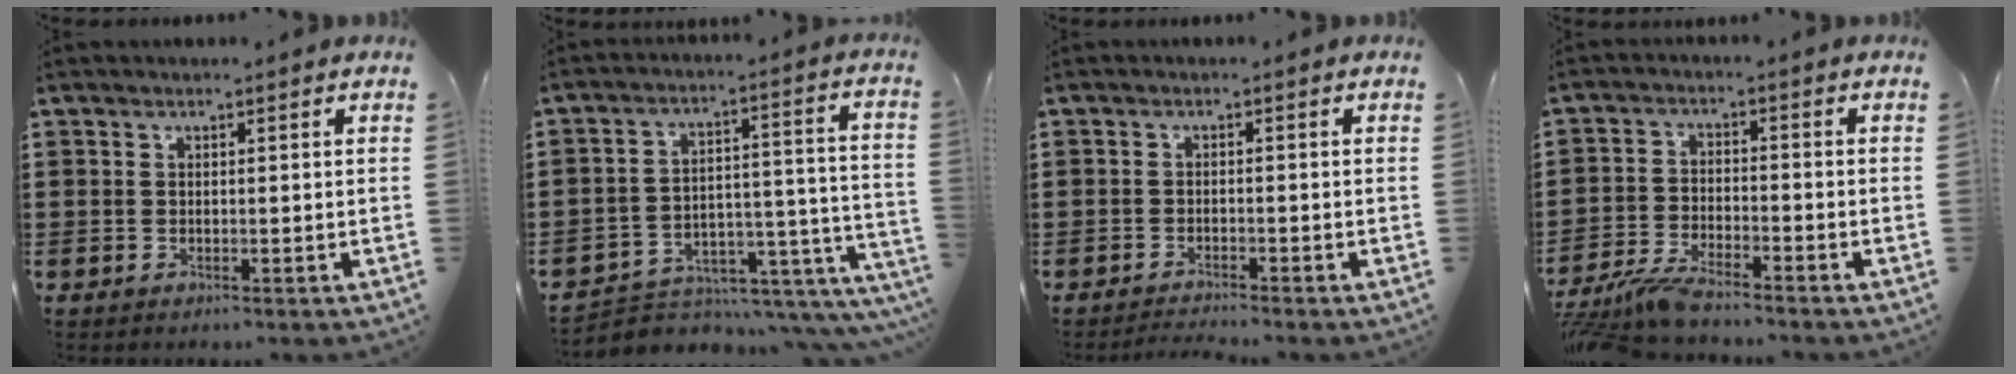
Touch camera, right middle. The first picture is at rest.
{"total": 4.2, "force": [-3.5, 1.9, 1.1], "torque": [-0.025, -0.006, -0.068]}
{"total": 1.4, "force": [-1.3, -0.2, 0.4], "torque": [-0.009, -0.001, -0.025]}
{"total": 5.3, "force": [-4.9, 0.1, 2.1], "torque": [-0.063, -0.017, -0.099]}